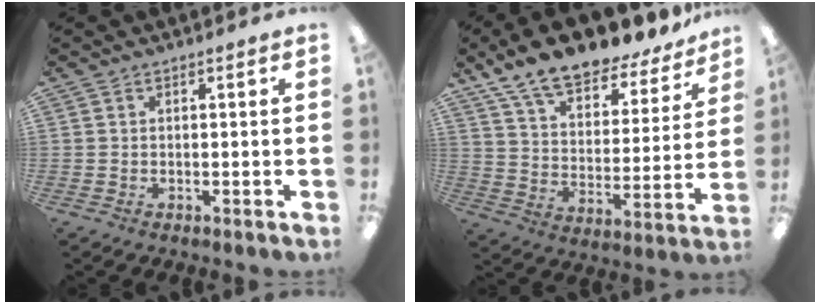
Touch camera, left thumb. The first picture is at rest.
{"total": 15.2, "force": [13.1, 4.7, 6.0], "torque": [-0.118, -0.096, 0.228]}